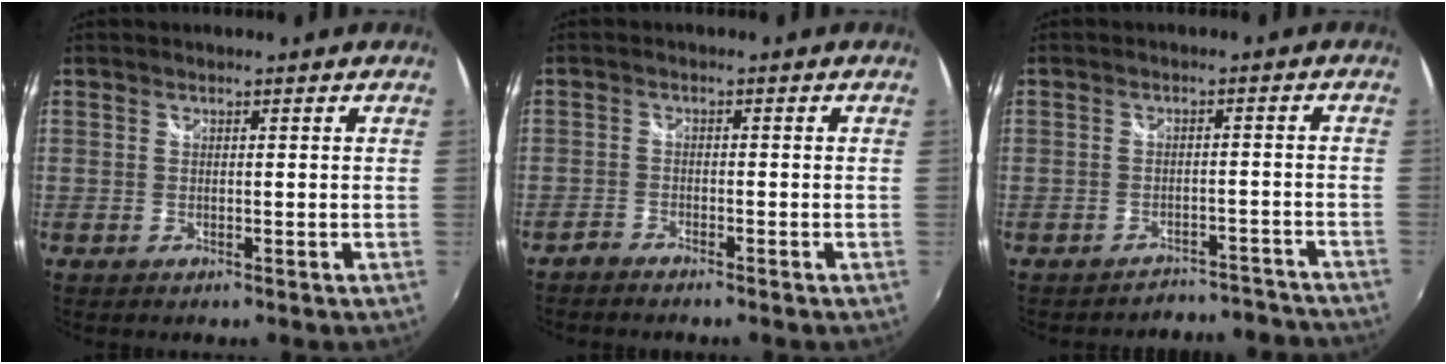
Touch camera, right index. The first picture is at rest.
{"total": 1.9, "force": [-1.9, 0.1, 0.2], "torque": [-0.018, -0.003, -0.039]}
{"total": 10.1, "force": [-9.7, 2.5, 0.9], "torque": [-0.013, 0.023, -0.112]}